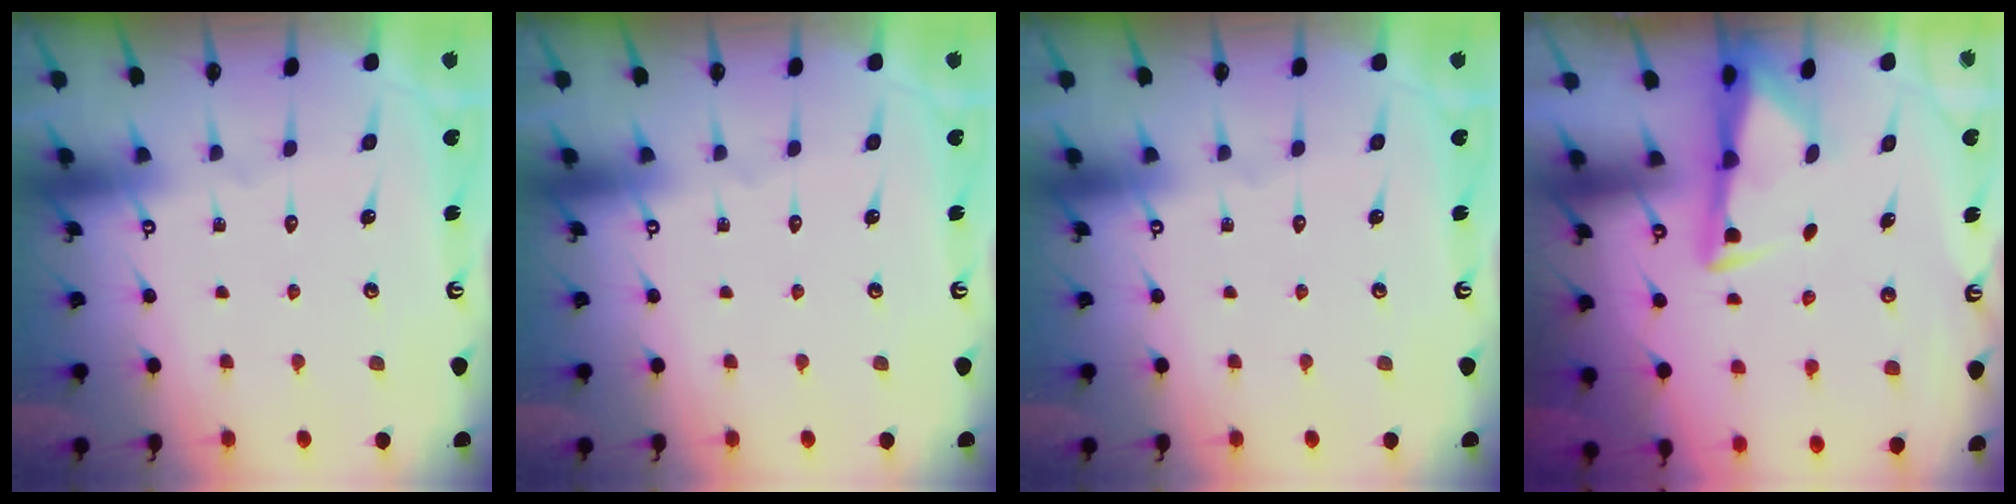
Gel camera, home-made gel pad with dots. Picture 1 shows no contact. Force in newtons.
{"total": 0.0}
{"total": 0.0}
{"total": 2.8, "press": 2.7, "slide": 0.5}